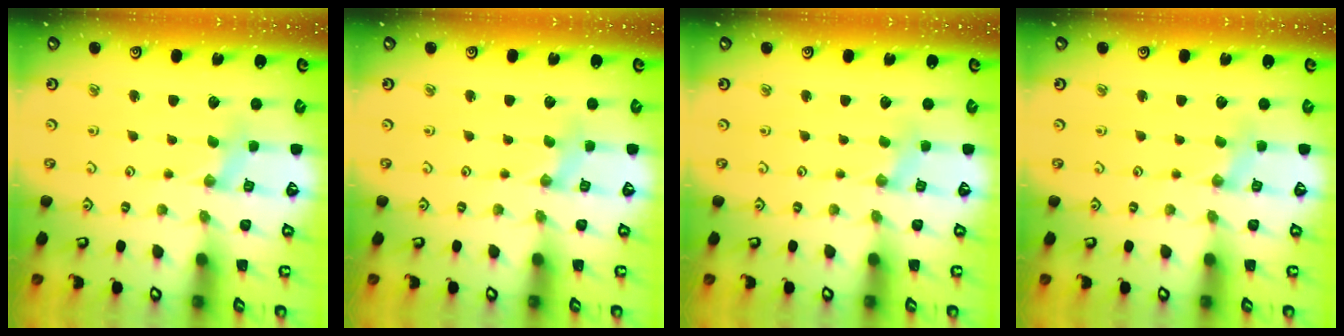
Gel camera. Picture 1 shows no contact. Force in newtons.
{"total": 1.0, "press": 1.0, "slide": 0.2}
{"total": 0.7, "press": 0.6, "slide": 0.1}
{"total": 1.7, "press": 1.7, "slide": 0.3}